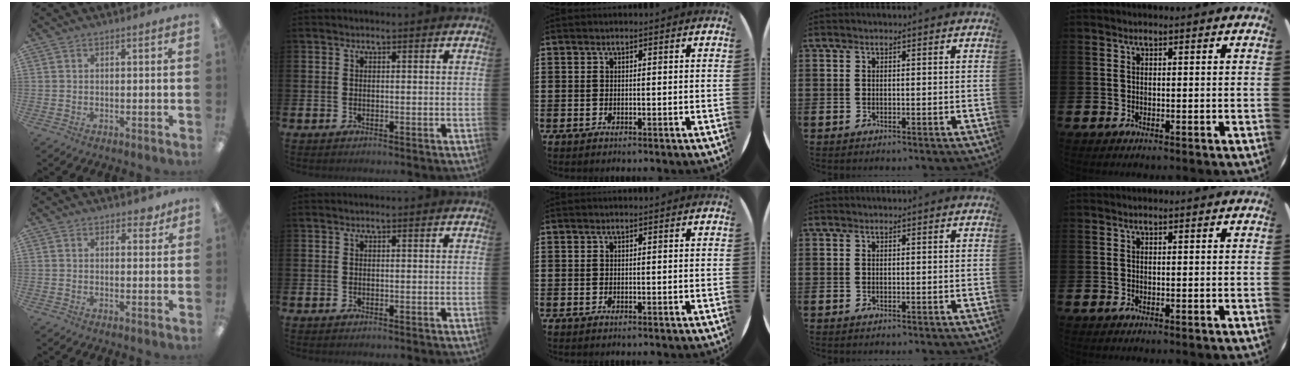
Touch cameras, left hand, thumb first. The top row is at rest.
{"thumb": {"total": 2.7, "force": [2.1, 1.3, 1.0], "torque": [0.003, -0.008, 0.035]}}